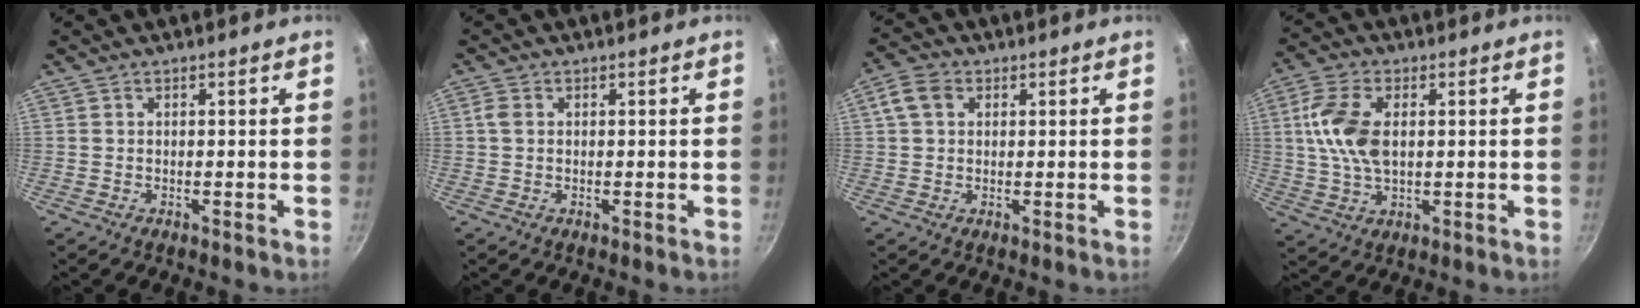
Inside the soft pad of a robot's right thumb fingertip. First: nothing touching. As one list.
[{"total": 1.8, "force": [0.2, 1.3, 1.1], "torque": [-0.023, 0.004, 0.004]}, {"total": 4.9, "force": [1.4, 3.8, 2.7], "torque": [-0.038, 0.005, 0.017]}, {"total": 10.2, "force": [1.5, 5.7, 8.2], "torque": [-0.160, 0.006, 0.027]}]